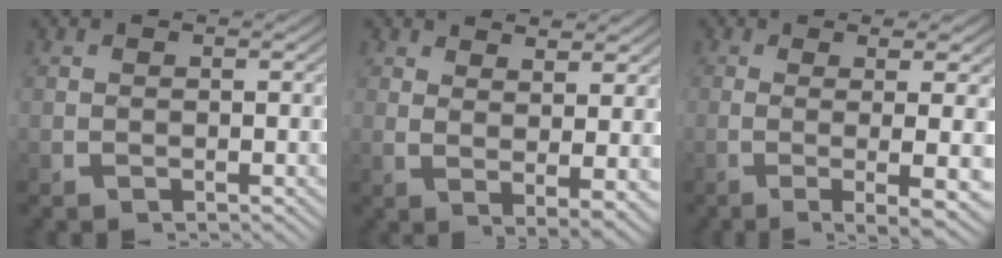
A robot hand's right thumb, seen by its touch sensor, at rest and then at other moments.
{"total": 4.2, "force": [1.1, 1.5, 3.8], "torque": [-0.068, -0.024, 0.036]}
{"total": 7.8, "force": [-2.5, 1.6, 7.2], "torque": [-0.114, -0.020, -0.024]}